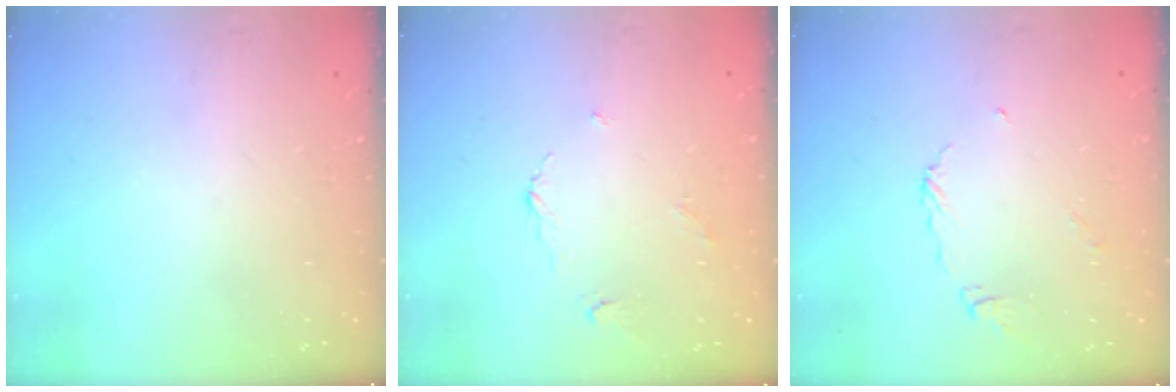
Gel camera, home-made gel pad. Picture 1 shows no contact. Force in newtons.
{"total": 2.6, "press": 2.5, "slide": 0.4}
{"total": 6.3, "press": 6.3, "slide": 0.3}